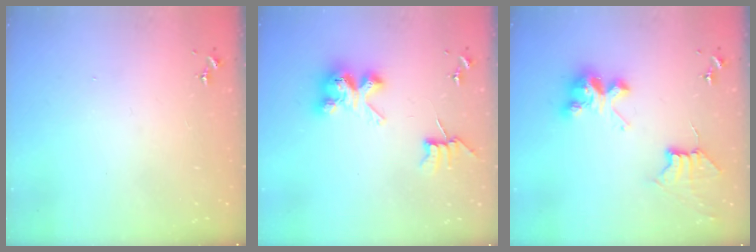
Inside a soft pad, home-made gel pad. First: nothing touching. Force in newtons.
{"total": 9.9, "press": 9.8, "slide": 0.9}
{"total": 9.5, "press": 9.5, "slide": 0.7}